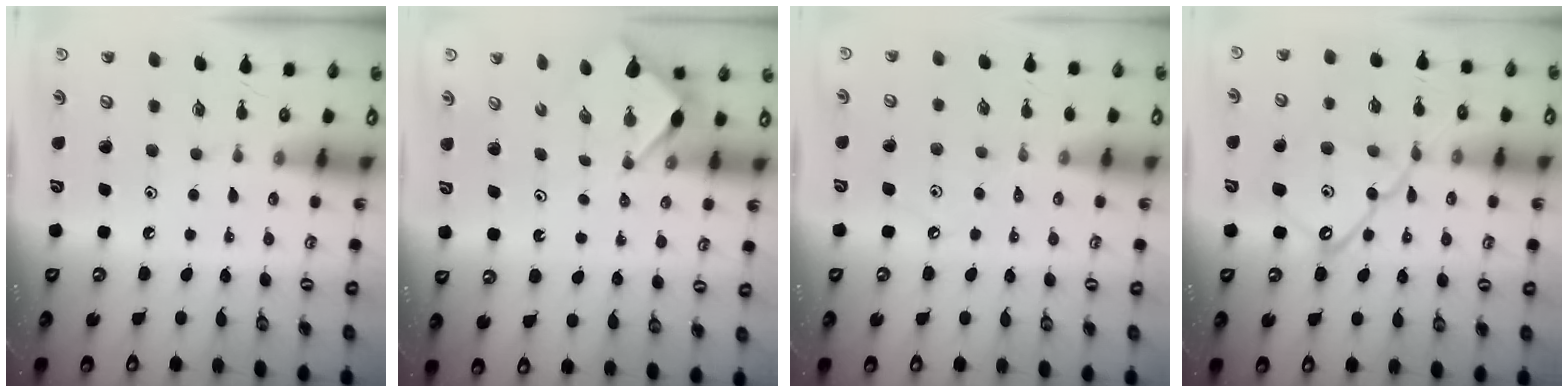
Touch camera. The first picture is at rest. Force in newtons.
{"total": 3.4, "press": 3.3, "slide": 0.3}
{"total": 4.0, "press": 3.9, "slide": 0.6}
{"total": 16.0, "press": 15.9, "slide": 1.6}